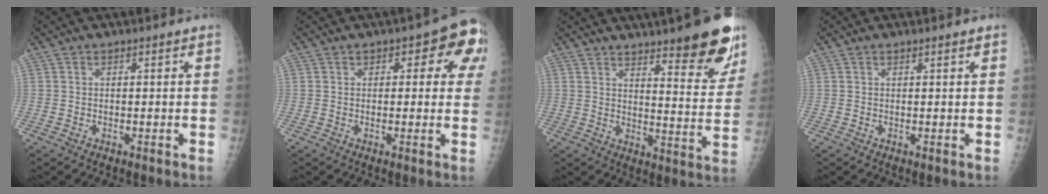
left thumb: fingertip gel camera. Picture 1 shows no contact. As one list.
[{"total": 8.4, "force": [2.8, 4.3, 6.6], "torque": [-0.030, 0.001, 0.020]}, {"total": 16.8, "force": [11.5, 3.7, 11.7], "torque": [-0.115, -0.077, 0.156]}, {"total": 0.7, "force": [0.6, 0.0, 0.4], "torque": [-0.005, -0.001, 0.009]}]